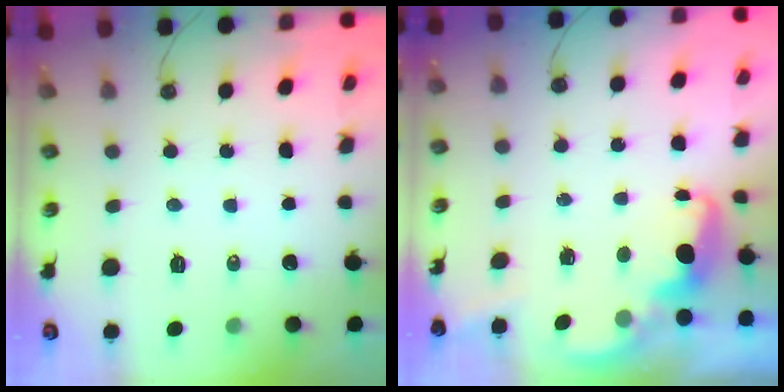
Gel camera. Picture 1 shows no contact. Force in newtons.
{"total": 2.7, "press": 2.6, "slide": 0.7}